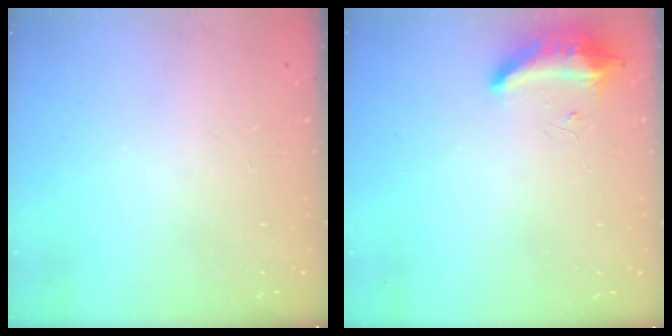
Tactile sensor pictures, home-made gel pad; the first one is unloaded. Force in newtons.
{"total": 18.4, "press": 10.9, "slide": 14.8}